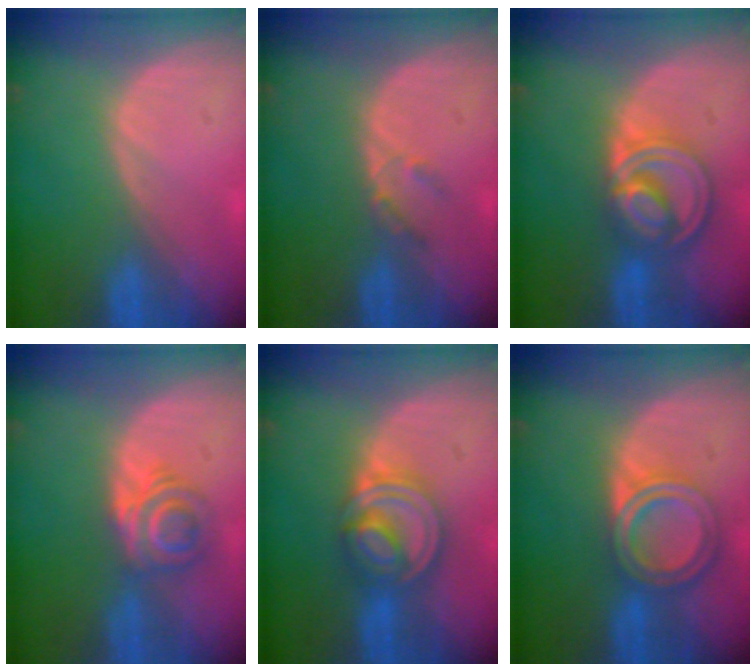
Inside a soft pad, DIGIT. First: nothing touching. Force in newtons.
{"total": 2.0, "press": 1.8, "slide": 0.9}
{"total": 8.7, "press": 7.4, "slide": 4.6}
{"total": 6.2, "press": 5.2, "slide": 3.3}
{"total": 8.0, "press": 6.8, "slide": 4.2}
{"total": 6.8, "press": 6.0, "slide": 3.2}